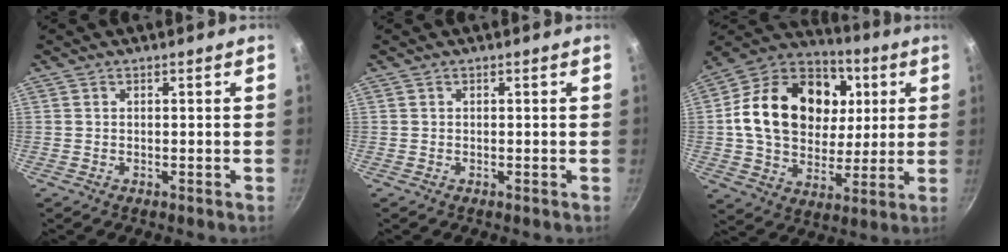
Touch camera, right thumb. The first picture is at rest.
{"total": 0.0}
{"total": 24.9, "force": [4.9, 18.7, 15.8], "torque": [-0.252, 0.011, 0.080]}